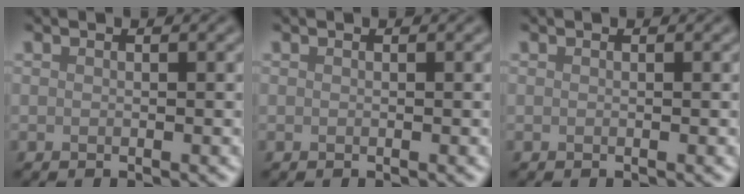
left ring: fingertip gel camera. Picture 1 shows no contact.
{"total": 0.0}
{"total": 0.0}